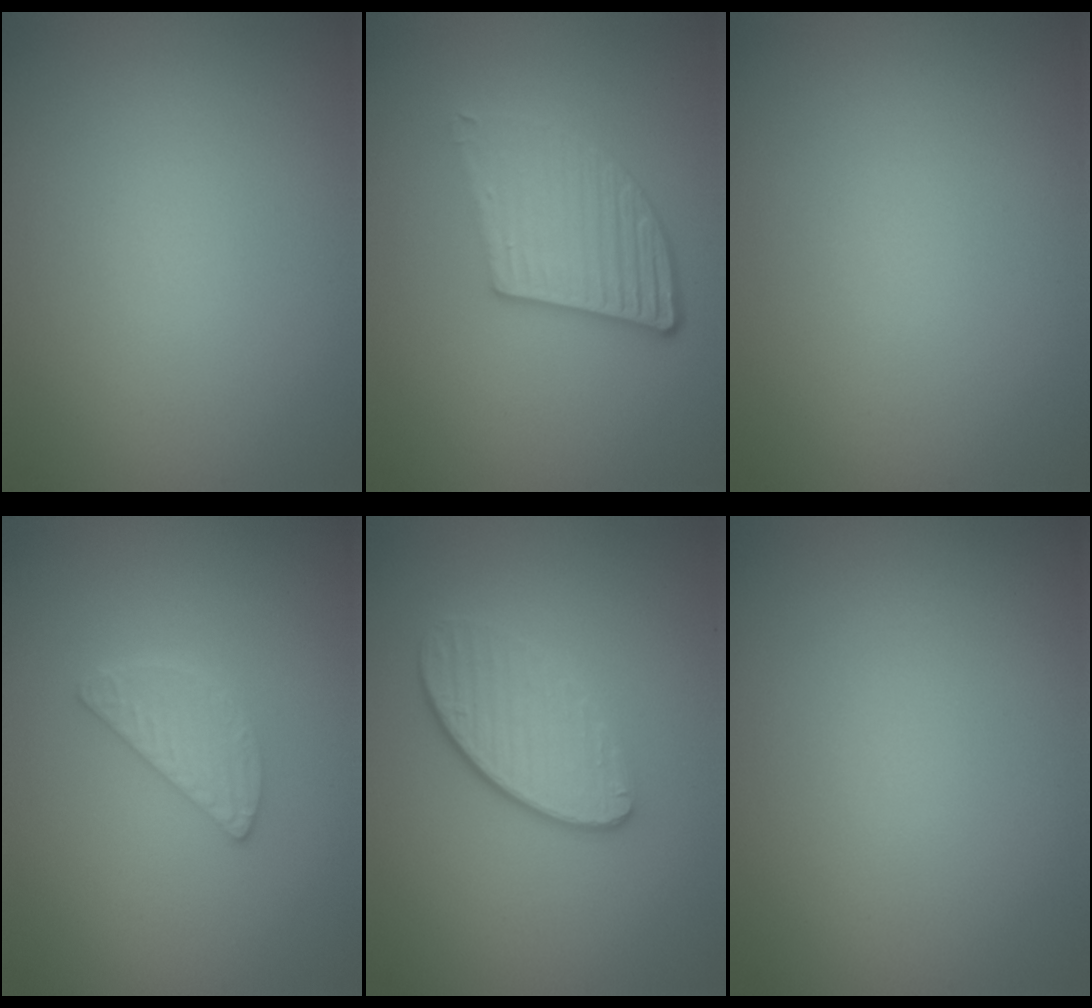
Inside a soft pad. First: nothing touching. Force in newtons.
{"total": 4.7, "press": 3.6, "slide": 3.1}
{"total": 0.0}
{"total": 2.4, "press": 2.3, "slide": 0.3}
{"total": 3.7, "press": 2.9, "slide": 2.3}
{"total": 0.0}